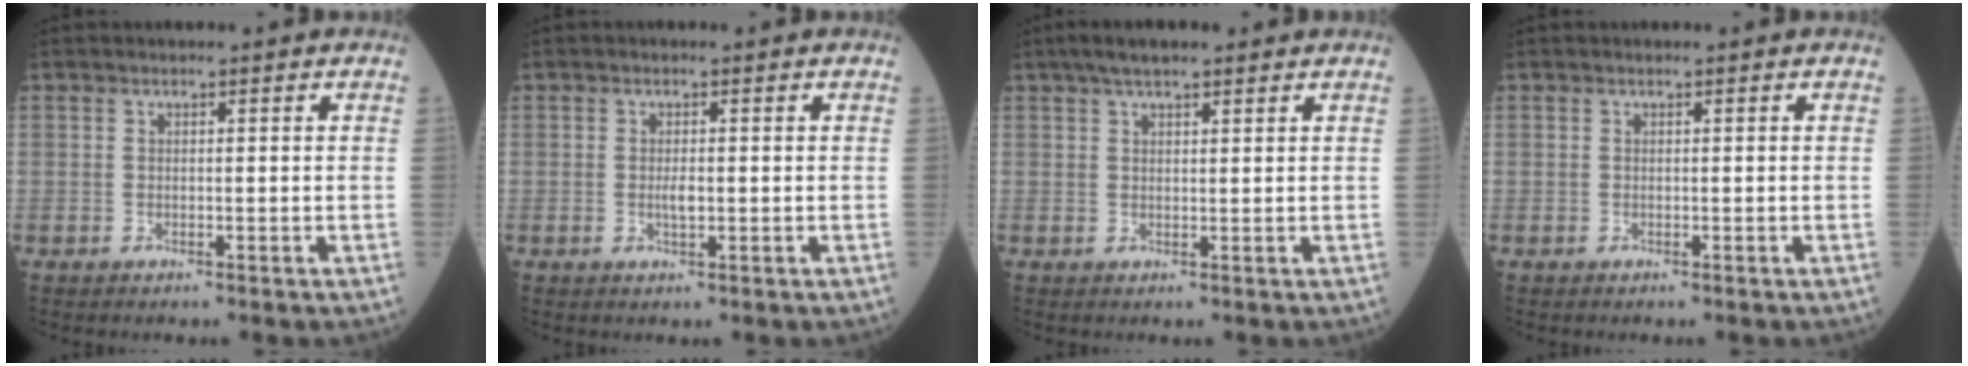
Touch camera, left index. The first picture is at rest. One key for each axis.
{"total": 1.6, "fx": -0.2, "fy": 0.5, "fz": 1.5, "tx": -0.032, "ty": -0.001, "tz": -0.002}
{"total": 5.3, "fx": 3.9, "fy": 1.2, "fz": 3.4, "tx": -0.061, "ty": 0.028, "tz": 0.065}
{"total": 0.0}